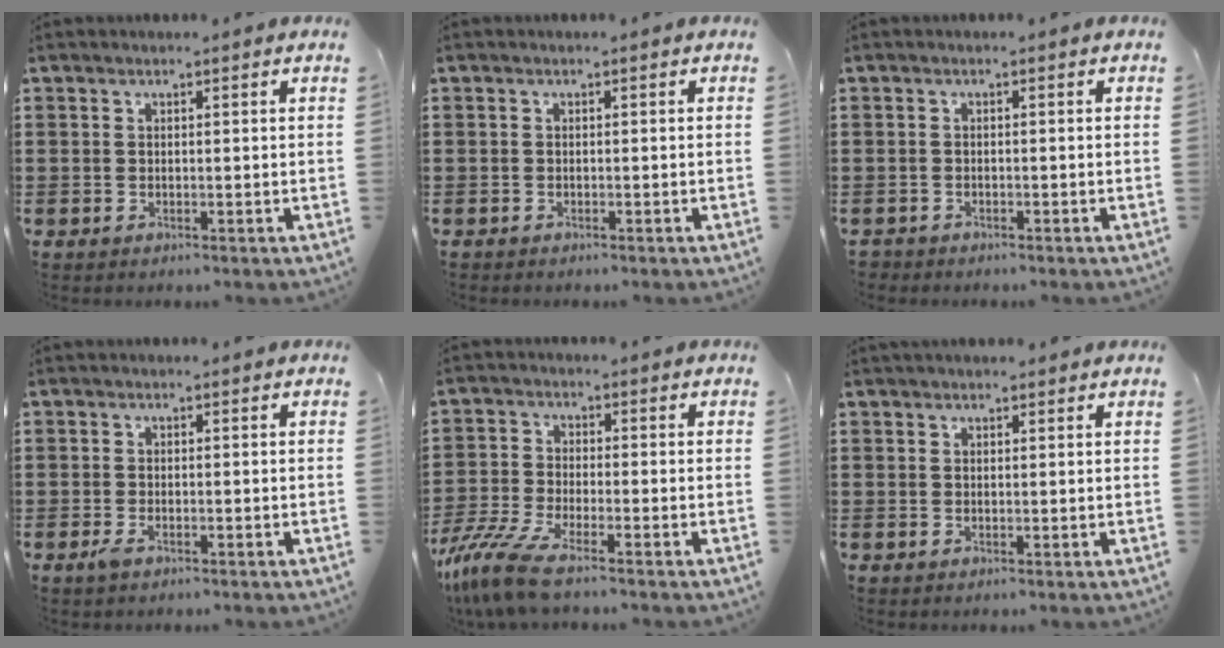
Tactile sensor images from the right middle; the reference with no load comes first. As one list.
[{"total": 0.5, "force": [-0.5, 0.1, 0.0], "torque": [0.000, -0.001, -0.010]}, {"total": 0.9, "force": [-0.9, 0.3, 0.0], "torque": [-0.001, 0.000, -0.020]}, {"total": 1.4, "force": [-0.7, 0.5, 1.1], "torque": [-0.021, -0.001, -0.014]}, {"total": 7.8, "force": [-5.9, 1.3, 4.8], "torque": [-0.127, -0.017, -0.122]}, {"total": 0.8, "force": [0.8, 0.1, 0.1], "torque": [-0.003, 0.000, 0.016]}]